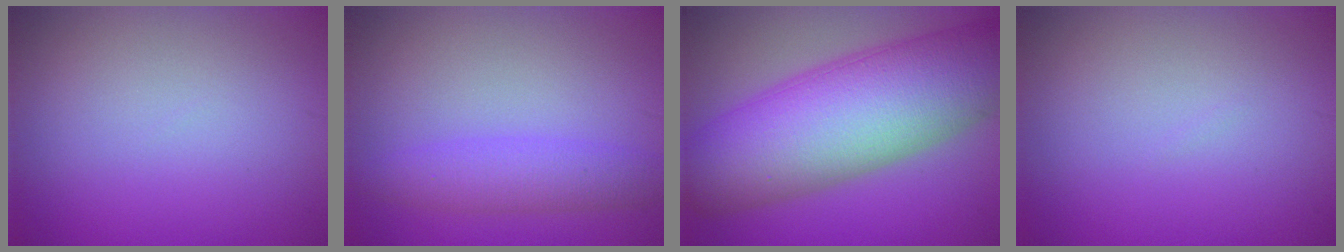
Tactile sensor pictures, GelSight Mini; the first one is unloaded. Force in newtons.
{"total": 3.5, "press": 3.5, "slide": 0.2}
{"total": 14.3, "press": 14.3, "slide": 0.2}
{"total": 0.0}